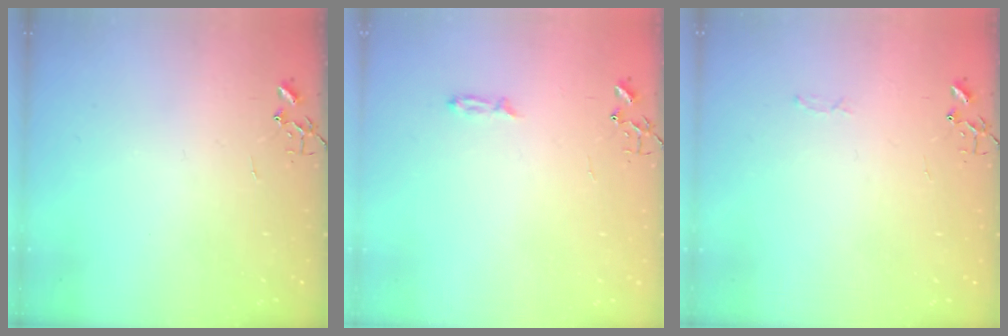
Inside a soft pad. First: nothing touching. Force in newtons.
{"total": 3.4, "press": 3.3, "slide": 0.5}
{"total": 2.8, "press": 2.8, "slide": 0.4}